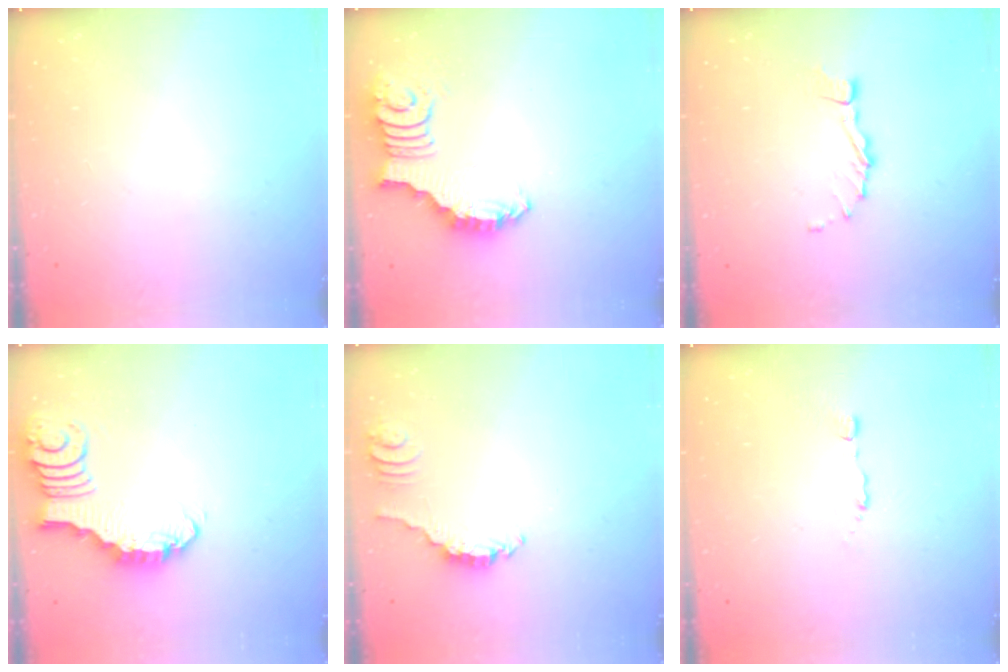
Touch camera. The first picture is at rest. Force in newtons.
{"total": 2.4, "press": 2.4, "slide": 0.5}
{"total": 5.2, "press": 5.2, "slide": 0.2}
{"total": 2.7, "press": 2.7, "slide": 0.2}
{"total": 2.3, "press": 2.3, "slide": 0.2}
{"total": 1.1, "press": 1.1, "slide": 0.1}